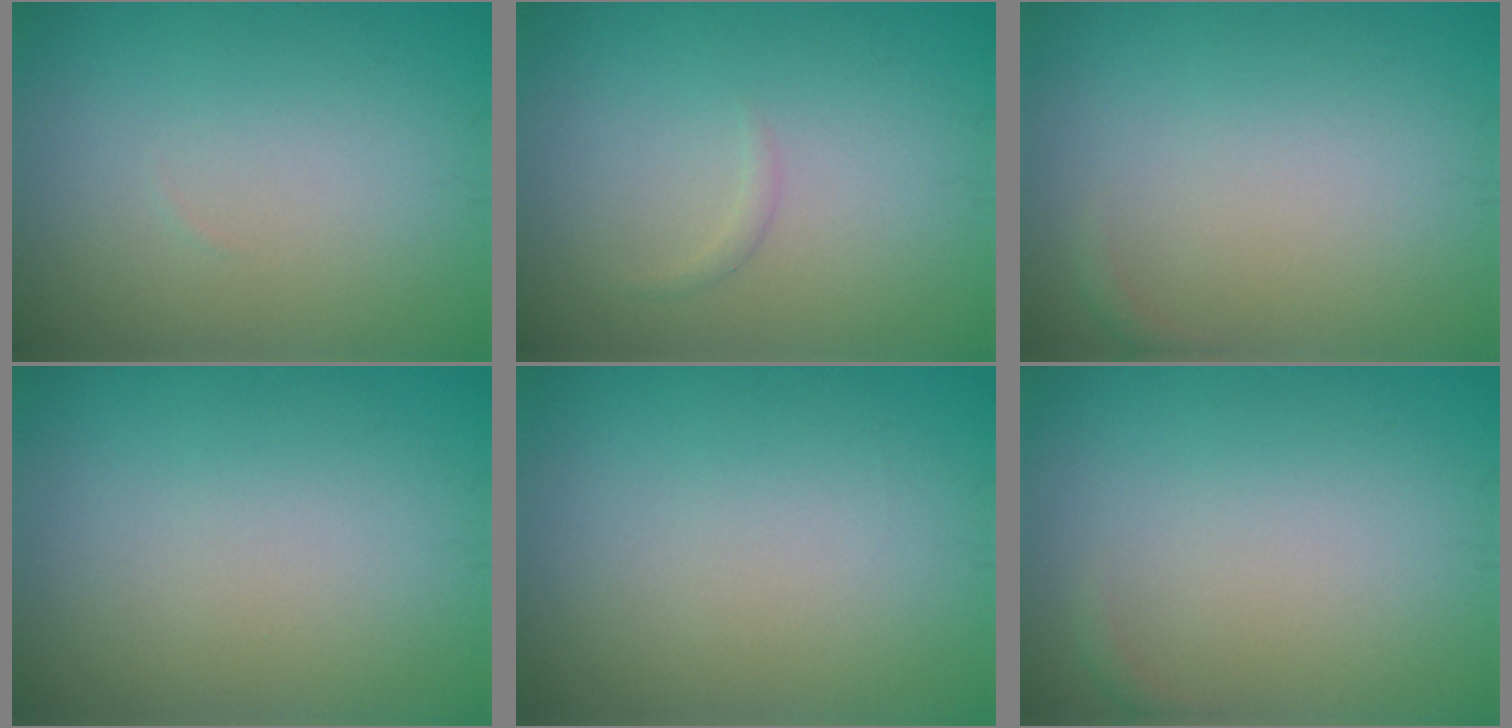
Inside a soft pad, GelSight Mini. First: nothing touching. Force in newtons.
{"total": 0.6, "press": 0.6, "slide": 0.1}
{"total": 0.6, "press": 0.6, "slide": 0.1}
{"total": 0.0}
{"total": 0.0}
{"total": 0.6, "press": 0.6, "slide": 0.1}